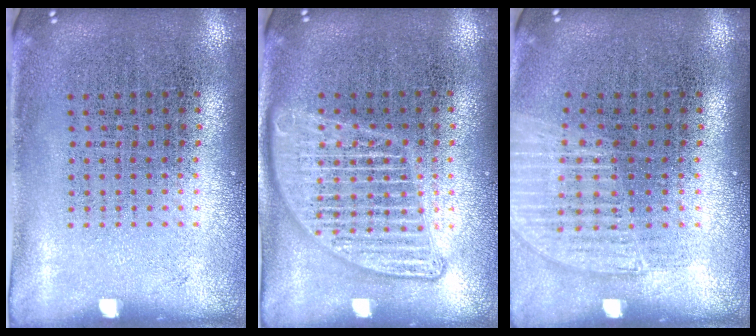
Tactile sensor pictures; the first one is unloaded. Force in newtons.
{"total": 1.8, "press": 1.8, "slide": 0.3}
{"total": 1.1, "press": 1.0, "slide": 0.3}